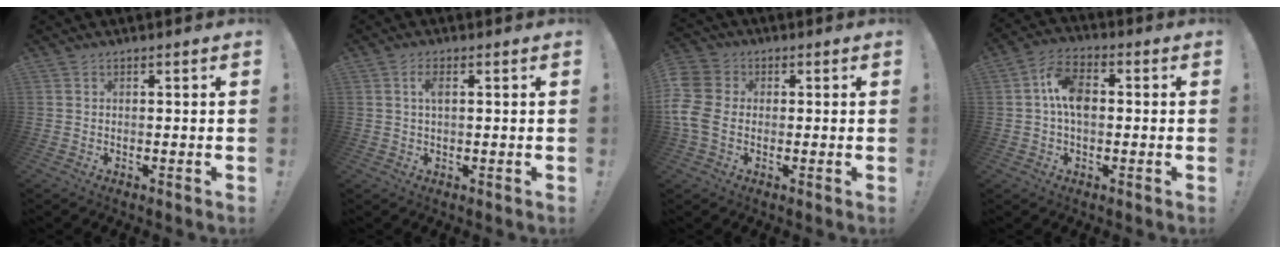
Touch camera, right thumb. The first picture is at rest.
{"total": 2.9, "force": [0.9, 1.2, 2.5], "torque": [-0.040, 0.000, 0.012]}
{"total": 9.4, "force": [-1.5, 7.3, 5.7], "torque": [-0.123, 0.008, -0.027]}
{"total": 9.9, "force": [0.6, 6.2, 7.7], "torque": [-0.138, 0.013, 0.013]}